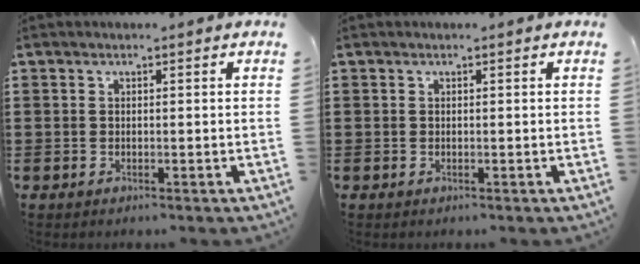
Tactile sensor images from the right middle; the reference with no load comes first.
{"total": 0.0}